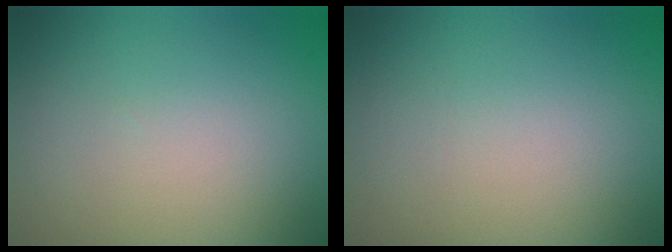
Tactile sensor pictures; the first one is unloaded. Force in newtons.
{"total": 0.0}